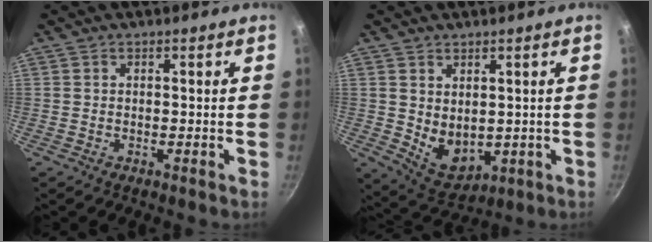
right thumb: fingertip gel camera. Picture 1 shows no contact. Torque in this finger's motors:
{"motor_torque": [-0.43, 0.60, -0.16, 0.21, 0.05]}